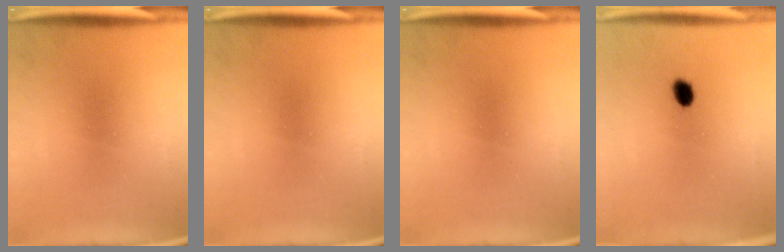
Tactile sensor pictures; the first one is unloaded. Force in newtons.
{"total": 0.0}
{"total": 0.0}
{"total": 2.6}